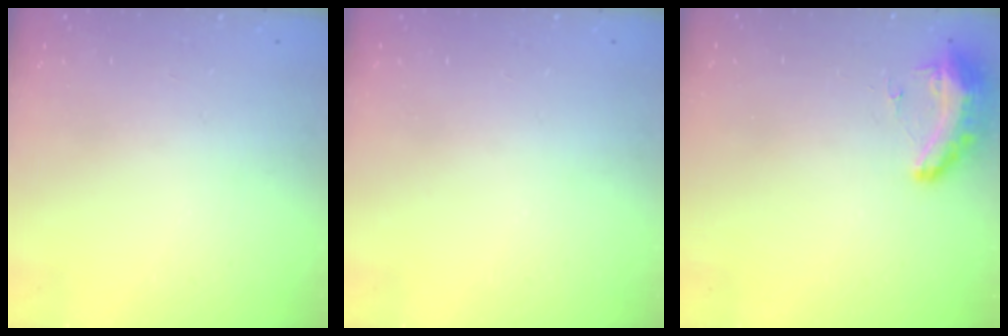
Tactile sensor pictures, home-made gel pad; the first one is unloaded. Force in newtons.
{"total": 0.0}
{"total": 14.6, "press": 10.5, "slide": 10.2}